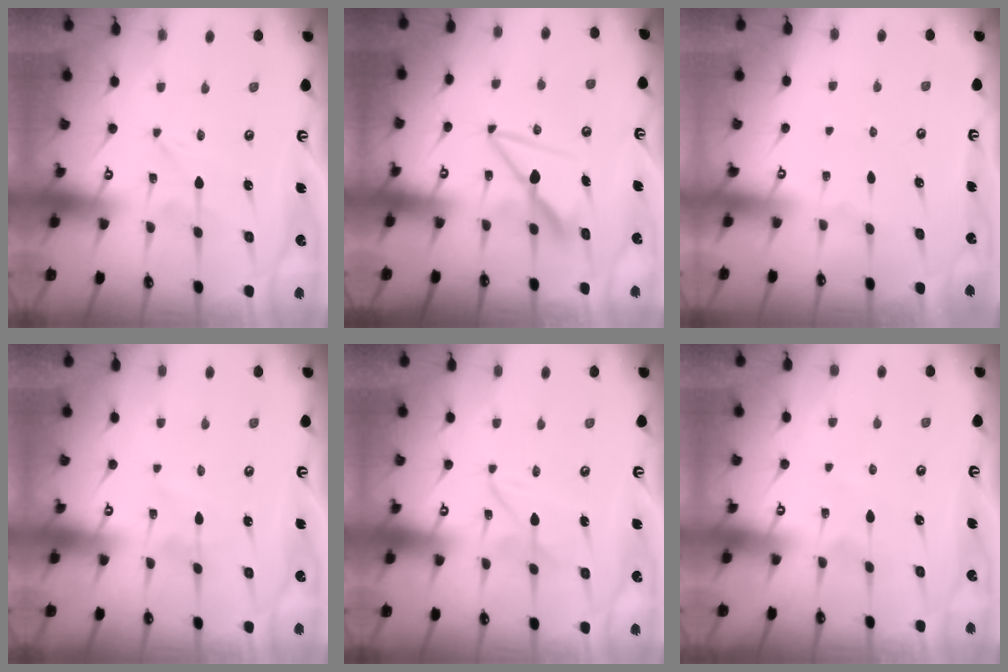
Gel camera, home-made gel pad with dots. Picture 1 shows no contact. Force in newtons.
{"total": 7.9, "press": 7.9, "slide": 0.2}
{"total": 0.0}
{"total": 1.8, "press": 1.7, "slide": 0.2}
{"total": 2.9, "press": 2.9, "slide": 0.2}
{"total": 2.3, "press": 2.3, "slide": 0.3}